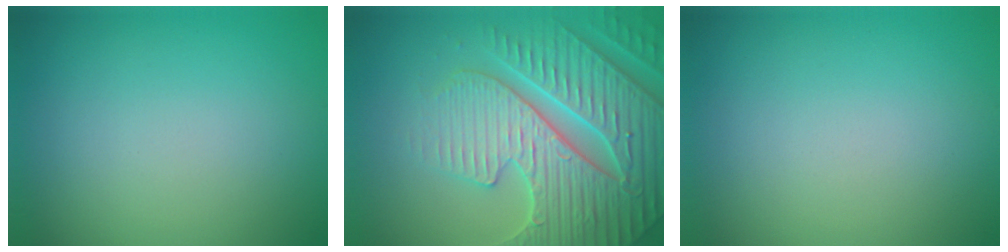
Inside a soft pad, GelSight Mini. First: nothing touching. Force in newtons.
{"total": 7.6, "press": 7.4, "slide": 1.7}
{"total": 0.0}